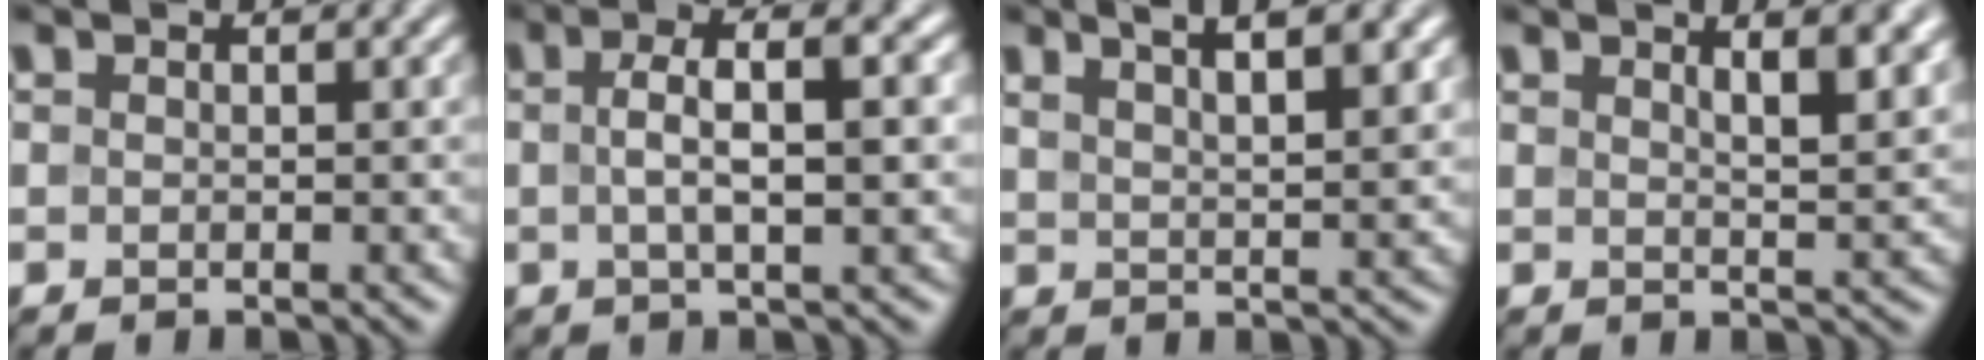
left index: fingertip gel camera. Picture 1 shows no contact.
{"total": 4.9, "force": [0.6, 1.2, 4.7], "torque": [-0.081, 0.011, 0.007]}
{"total": 5.9, "force": [3.8, 1.6, 4.3], "torque": [-0.046, 0.019, 0.045]}
{"total": 5.8, "force": [3.0, 1.8, 4.6], "torque": [-0.037, 0.018, 0.027]}